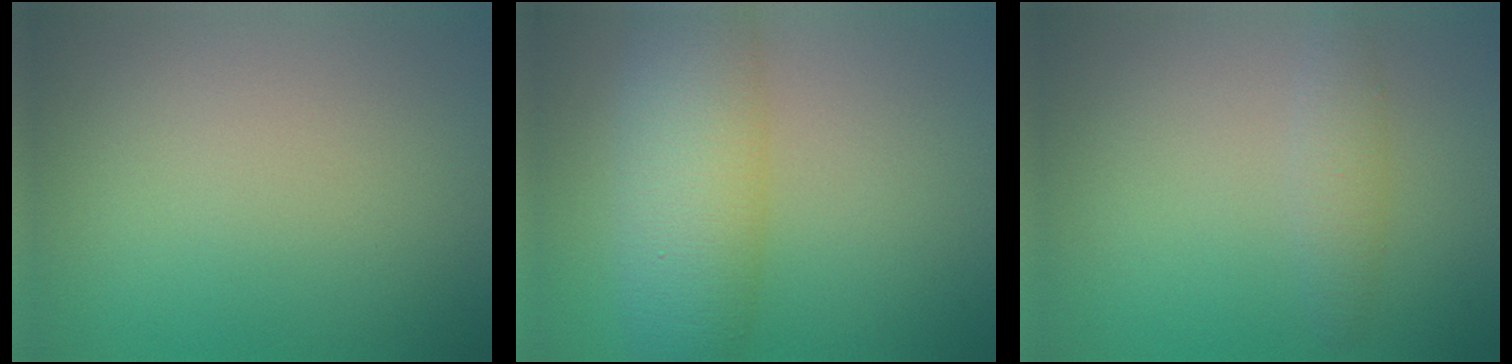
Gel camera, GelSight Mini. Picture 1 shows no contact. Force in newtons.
{"total": 8.5, "press": 8.5, "slide": 0.2}
{"total": 1.9, "press": 1.9, "slide": 0.0}